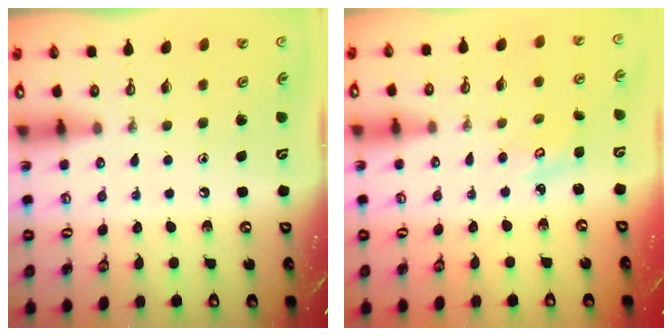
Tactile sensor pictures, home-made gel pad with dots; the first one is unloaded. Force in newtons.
{"total": 2.7, "press": 2.7, "slide": 0.3}